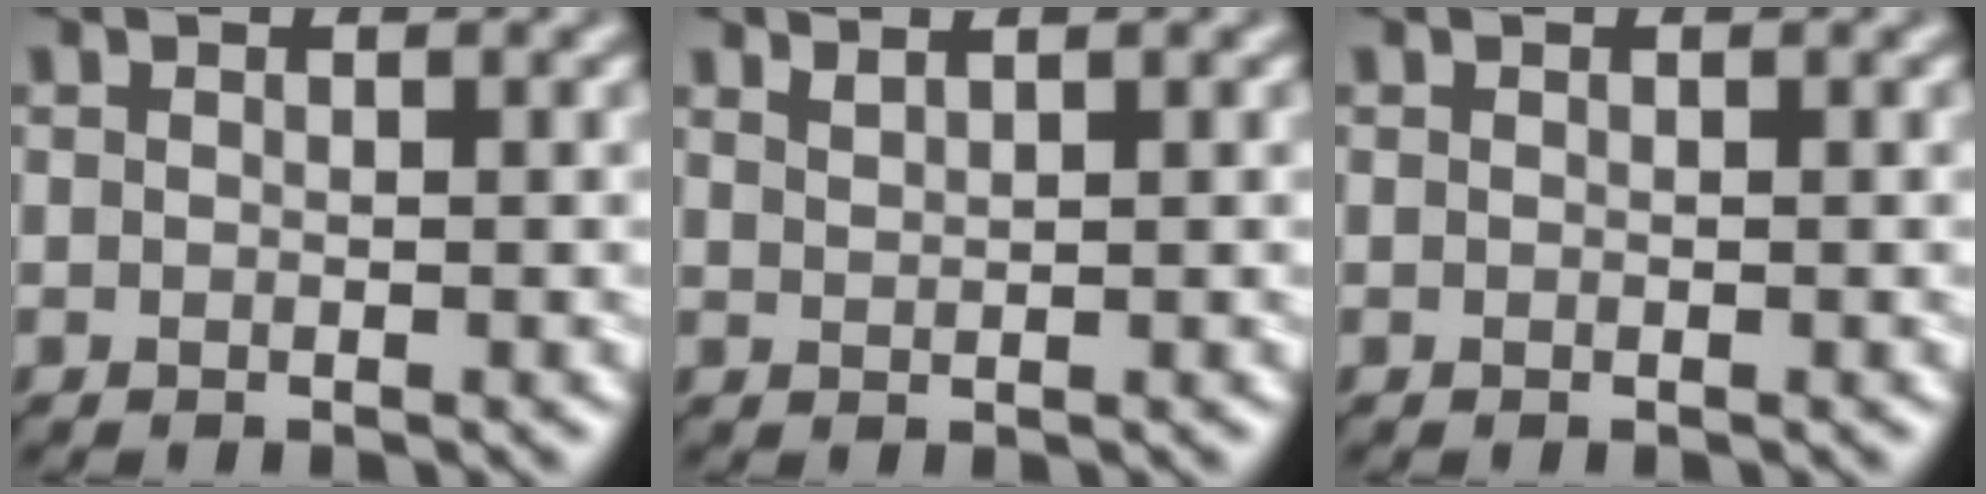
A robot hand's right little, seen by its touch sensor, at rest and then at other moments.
{"total": 1.8, "force": [1.4, -1.0, -0.6], "torque": [0.002, 0.003, 0.026]}
{"total": 0.0}